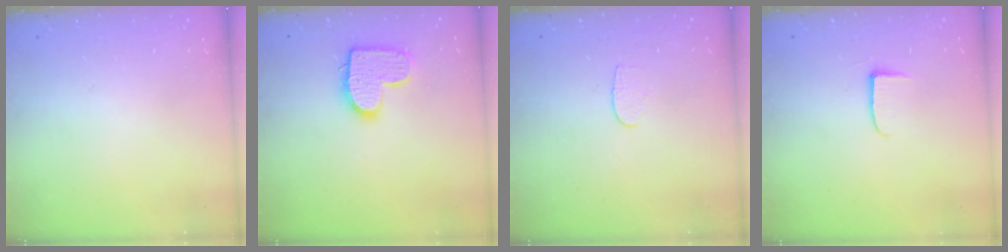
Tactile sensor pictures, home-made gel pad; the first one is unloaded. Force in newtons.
{"total": 12.0, "press": 11.9, "slide": 0.6}
{"total": 3.6, "press": 3.6, "slide": 0.3}
{"total": 6.1, "press": 6.1, "slide": 0.6}